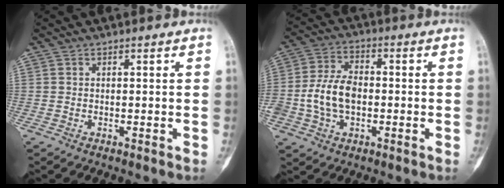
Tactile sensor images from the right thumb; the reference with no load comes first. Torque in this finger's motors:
{"motor_torque": [1.12, 1.08, 0.52, 0.39, 0.11]}